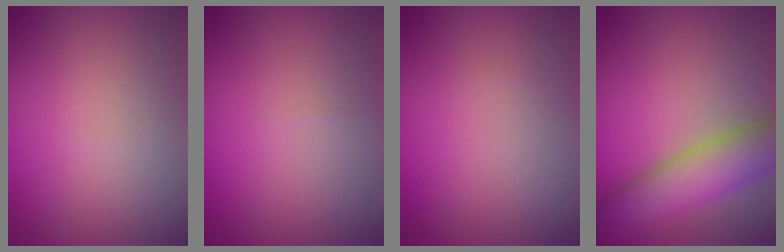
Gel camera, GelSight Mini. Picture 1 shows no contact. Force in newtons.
{"total": 0.0}
{"total": 0.0}
{"total": 7.2, "press": 7.2, "slide": 0.3}